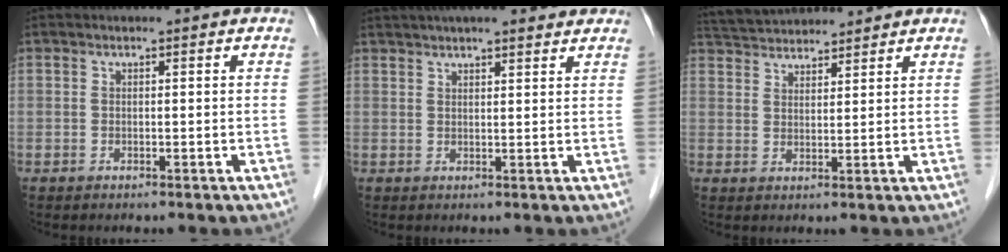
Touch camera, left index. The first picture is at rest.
{"total": 11.8, "force": [10.0, 2.2, 5.9], "torque": [-0.086, 0.040, 0.138]}
{"total": 9.2, "force": [8.8, 1.3, 2.1], "torque": [-0.045, 0.036, 0.146]}